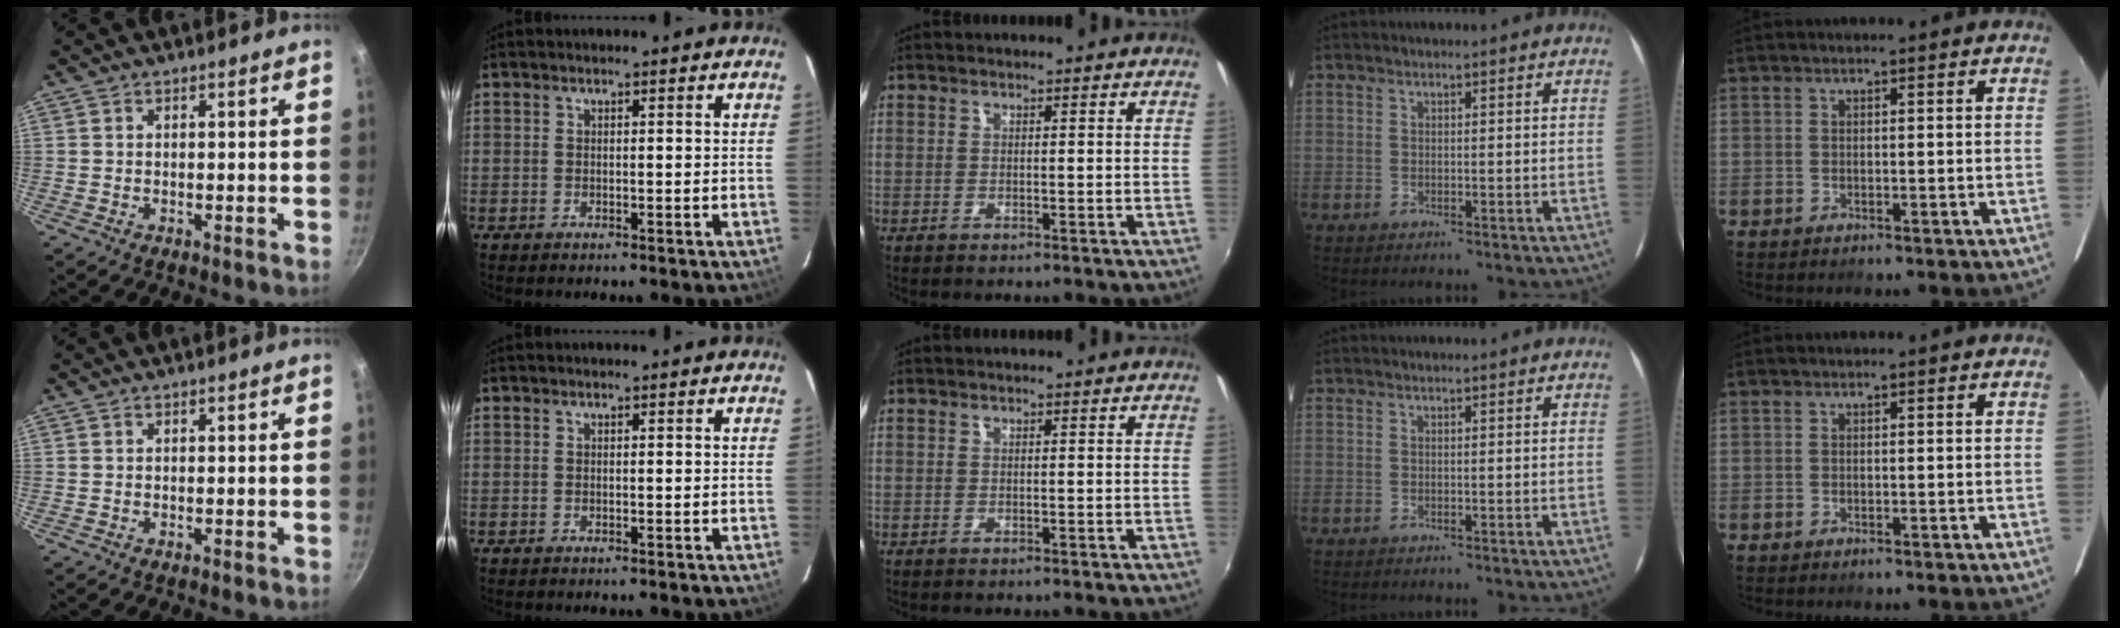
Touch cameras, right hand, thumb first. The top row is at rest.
{}